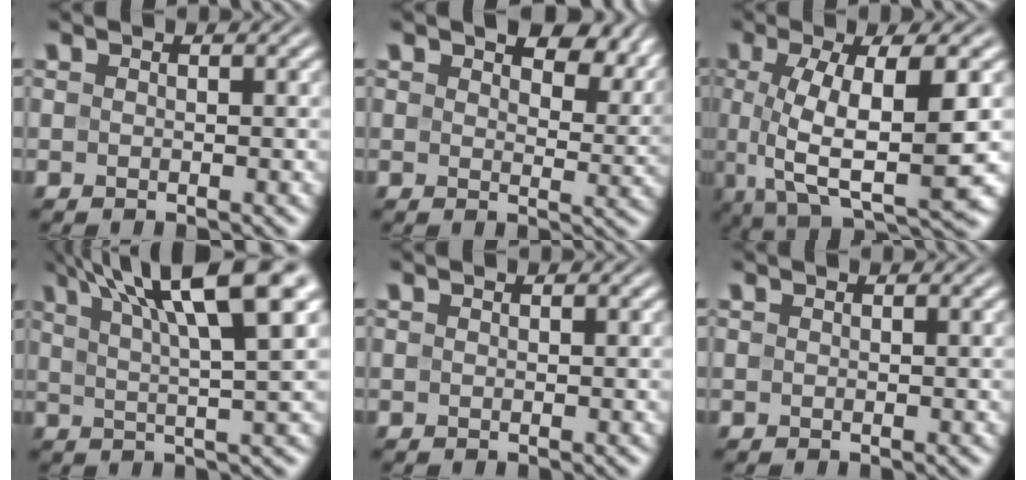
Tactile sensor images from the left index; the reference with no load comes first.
{"total": 8.2, "force": [5.0, 4.1, 5.1], "torque": [-0.072, 0.001, 0.078]}
{"total": 9.5, "force": [-0.1, 2.9, 9.0], "torque": [-0.158, -0.008, 0.000]}
{"total": 12.1, "force": [6.6, 2.6, 9.8], "torque": [-0.134, 0.026, 0.099]}
{"total": 0.0}
{"total": 0.0}